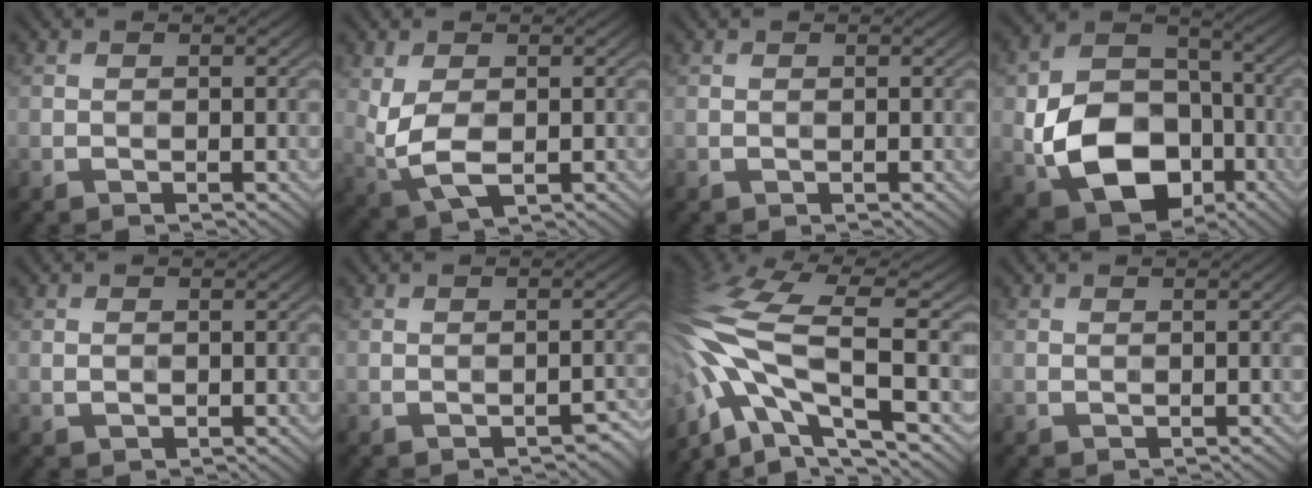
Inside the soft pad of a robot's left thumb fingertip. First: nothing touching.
{"total": 6.1, "force": [-0.1, 3.6, 4.9], "torque": [-0.117, -0.014, 0.005]}
{"total": 0.0}
{"total": 15.0, "force": [-4.1, 10.9, 9.4], "torque": [-0.179, -0.040, -0.073]}
{"total": 0.6, "force": [0.5, 0.3, 0.0], "torque": [0.000, 0.000, 0.006]}
{"total": 1.4, "force": [-0.9, 0.7, 0.9], "torque": [-0.011, 0.005, -0.007]}
{"total": 15.9, "force": [-3.0, 5.8, 14.5], "torque": [-0.344, -0.002, -0.043]}
{"total": 0.0}